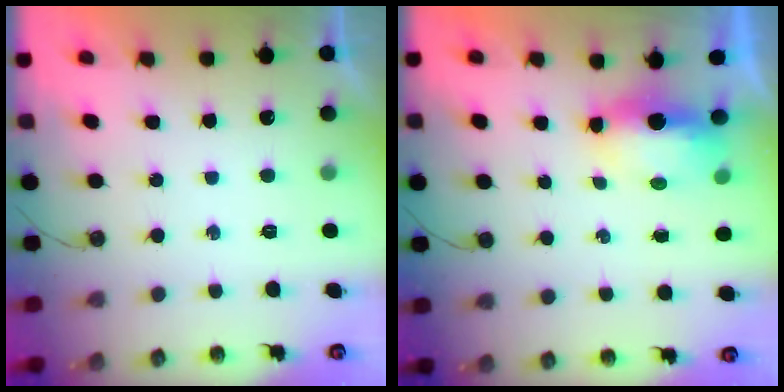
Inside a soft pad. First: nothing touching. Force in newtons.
{"total": 10.5, "press": 7.5, "slide": 7.3}